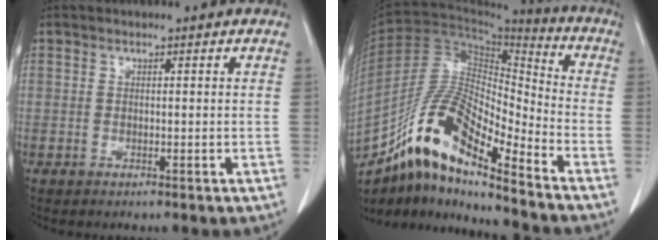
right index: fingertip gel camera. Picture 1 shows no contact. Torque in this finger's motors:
{"motor_torque": [0.66, -0.61, 0.19, 0.02]}